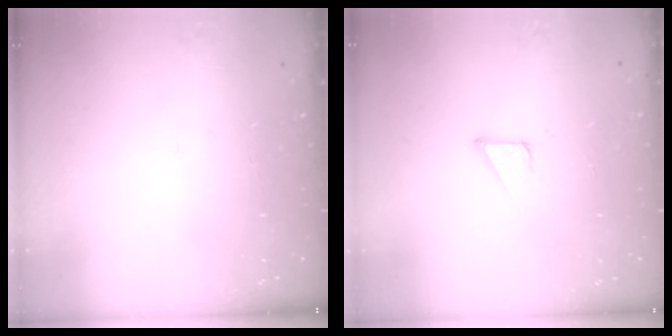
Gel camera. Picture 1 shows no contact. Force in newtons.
{"total": 2.1, "press": 2.1, "slide": 0.0}